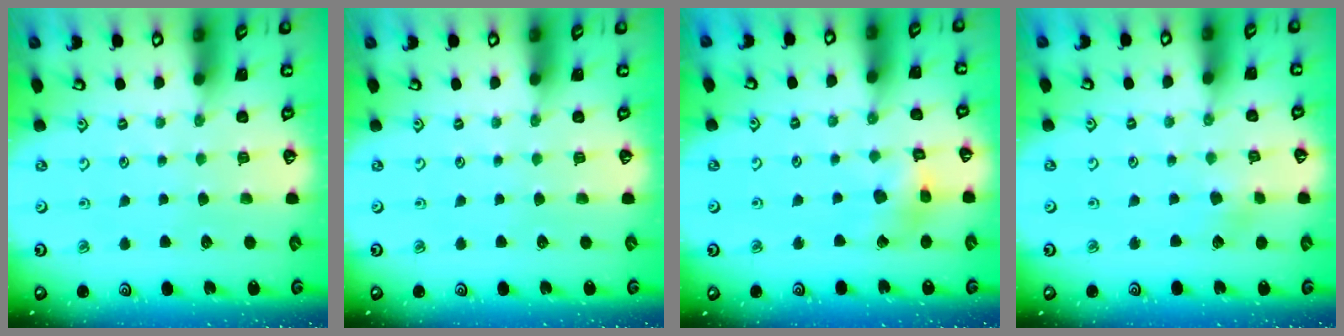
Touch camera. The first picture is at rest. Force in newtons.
{"total": 0.0}
{"total": 7.0, "press": 7.0, "slide": 0.7}
{"total": 2.3, "press": 2.3, "slide": 0.4}